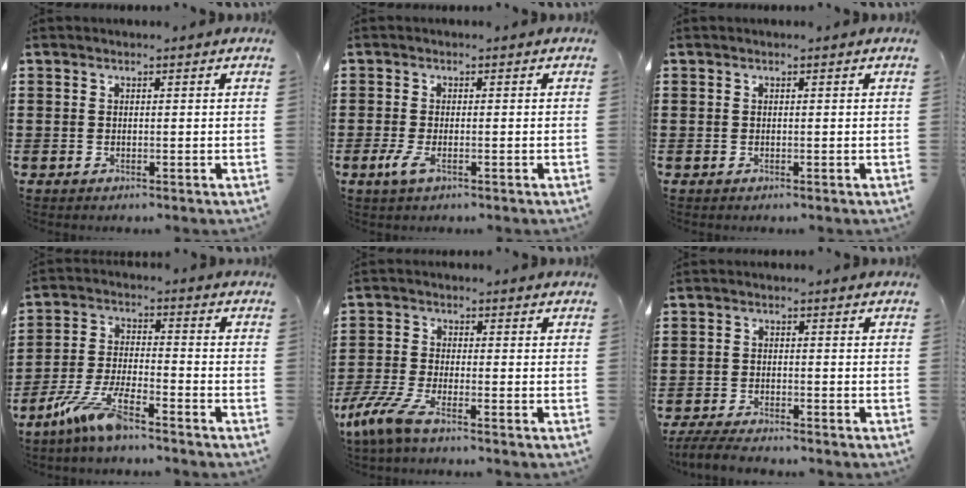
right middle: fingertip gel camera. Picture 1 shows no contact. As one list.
[{"total": 2.3, "force": [-0.9, 0.8, 1.9], "torque": [-0.056, -0.009, -0.024]}, {"total": 0.0}, {"total": 7.9, "force": [-6.0, 1.1, 5.0], "torque": [-0.119, -0.010, -0.119]}, {"total": 5.8, "force": [-4.2, 0.9, 3.9], "torque": [-0.112, -0.023, -0.090]}, {"total": 3.5, "force": [-3.4, 0.5, 0.9], "torque": [-0.022, -0.002, -0.070]}]